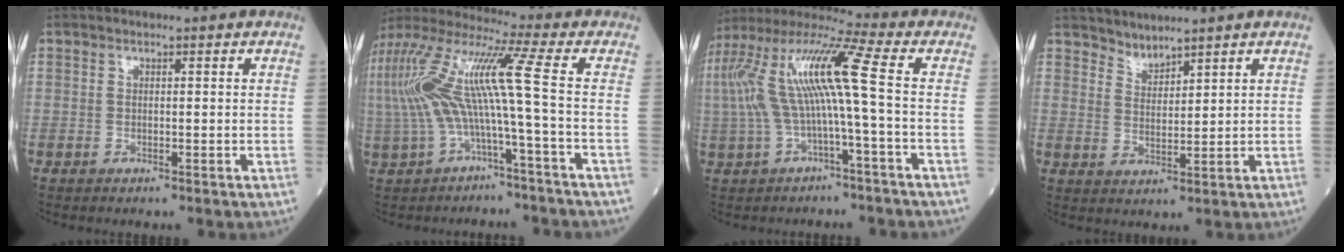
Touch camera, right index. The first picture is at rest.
{"total": 13.4, "force": [-1.2, -0.1, 13.4], "torque": [-0.281, 0.038, -0.031]}
{"total": 14.4, "force": [0.0, 0.8, 14.4], "torque": [-0.301, 0.043, -0.007]}
{"total": 2.6, "force": [2.6, 0.2, -0.2], "torque": [0.005, 0.001, 0.053]}